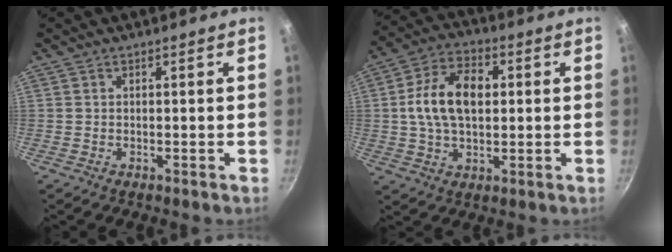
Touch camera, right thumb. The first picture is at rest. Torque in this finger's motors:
{"motor_torque": [-0.04, 1.74, 0.65, -0.48, 0.29]}